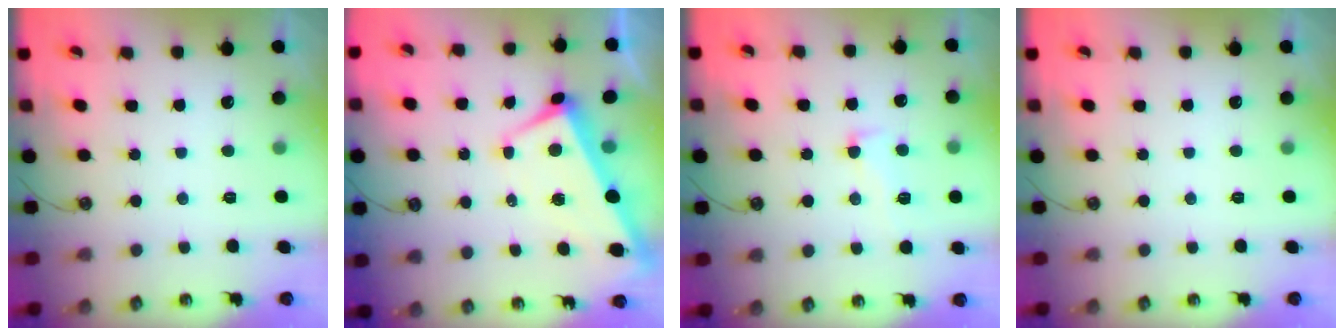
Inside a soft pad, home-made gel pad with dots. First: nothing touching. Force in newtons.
{"total": 1.6, "press": 1.2, "slide": 0.9}
{"total": 1.8, "press": 0.0, "slide": 1.8}
{"total": 0.0}